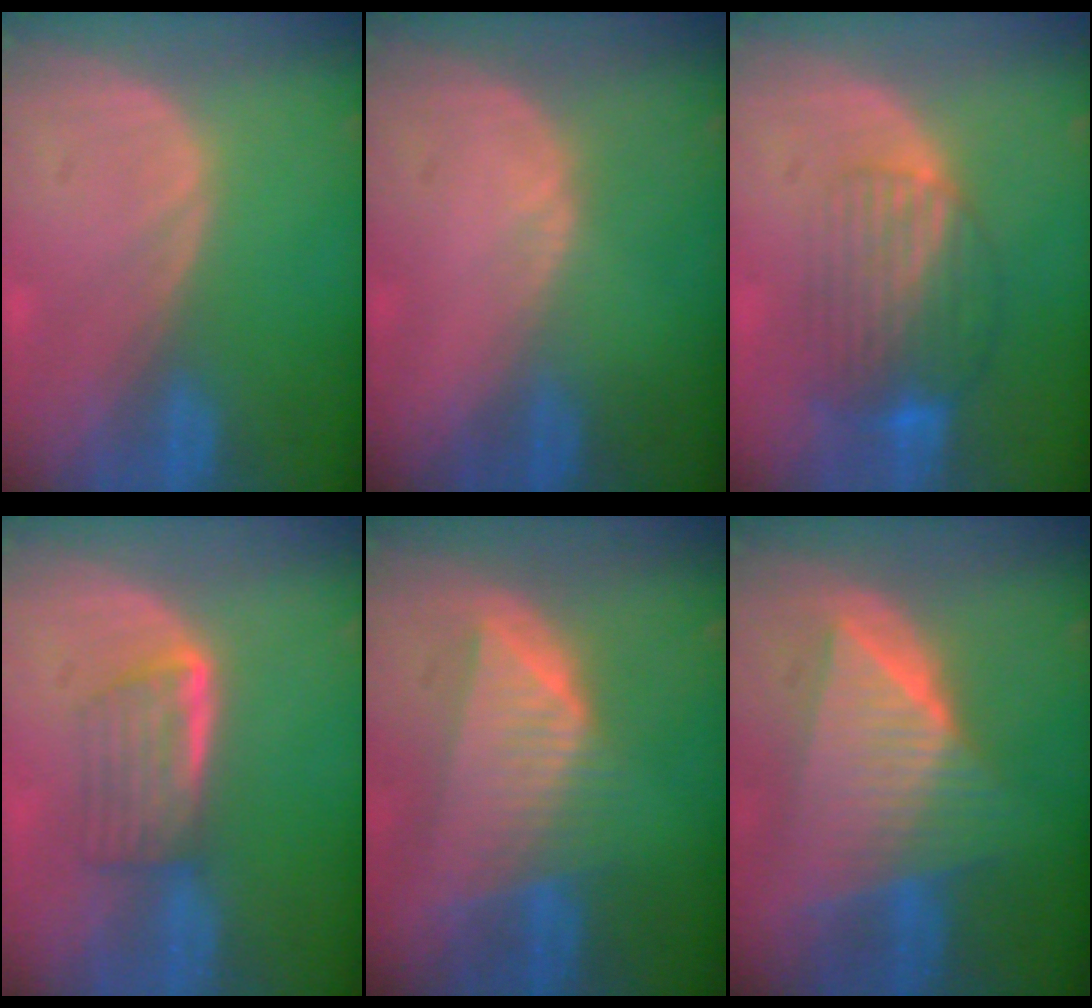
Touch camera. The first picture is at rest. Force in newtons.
{"total": 0.7, "press": 0.4, "slide": 0.5}
{"total": 8.4, "press": 7.2, "slide": 4.4}
{"total": 5.9, "press": 5.0, "slide": 3.1}
{"total": 8.0, "press": 7.3, "slide": 3.4}
{"total": 9.9, "press": 9.8, "slide": 0.6}